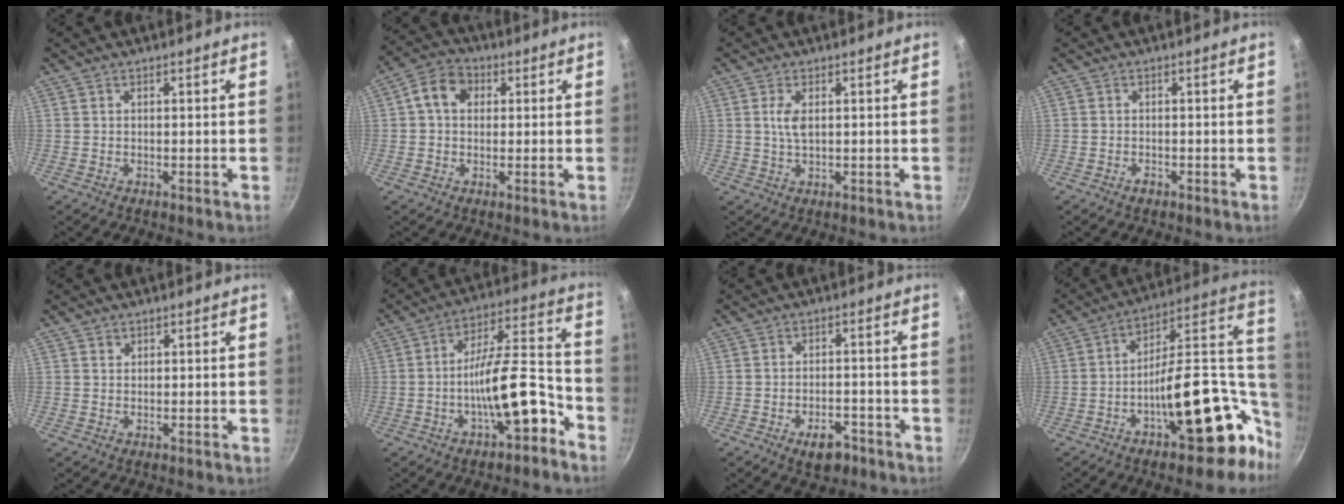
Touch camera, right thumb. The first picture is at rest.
{"total": 7.0, "force": [1.5, 5.4, 4.2], "torque": [-0.054, 0.013, 0.009]}
{"total": 3.2, "force": [0.7, 1.4, 2.8], "torque": [-0.056, 0.001, 0.014]}
{"total": 1.3, "force": [-0.8, 0.7, 0.7], "torque": [-0.013, 0.006, -0.016]}
{"total": 1.0, "force": [0.6, 0.8, 0.3], "torque": [-0.002, 0.002, 0.009]}
{"total": 15.0, "force": [-6.8, 5.1, 12.4], "torque": [-0.162, 0.073, -0.107]}
{"total": 5.8, "force": [-3.4, 3.1, 3.6], "torque": [-0.038, 0.022, -0.046]}
{"total": 25.4, "force": [-6.5, 12.1, 21.3], "torque": [-0.240, 0.052, -0.089]}